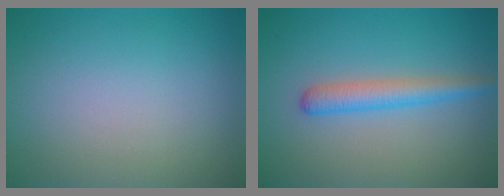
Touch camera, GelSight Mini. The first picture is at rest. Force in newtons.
{"total": 2.8, "press": 2.8, "slide": 0.1}